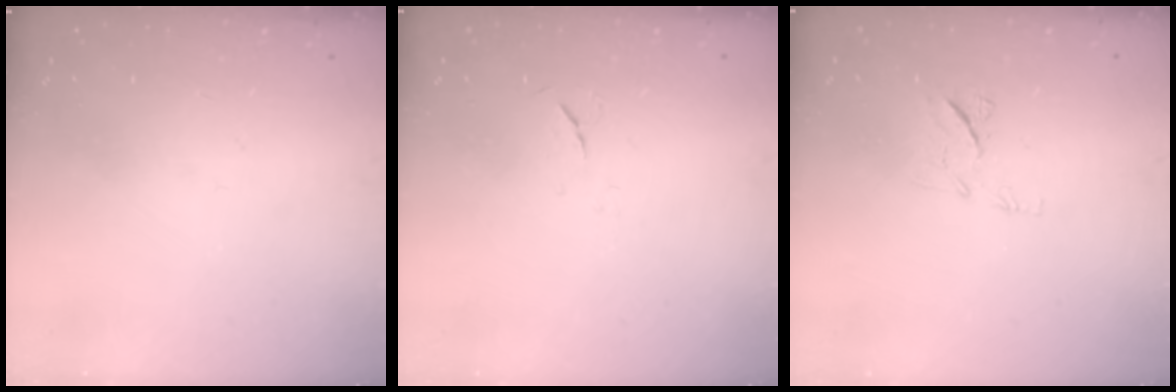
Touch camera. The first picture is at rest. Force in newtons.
{"total": 3.6, "press": 3.6, "slide": 0.6}
{"total": 7.2, "press": 7.0, "slide": 1.4}